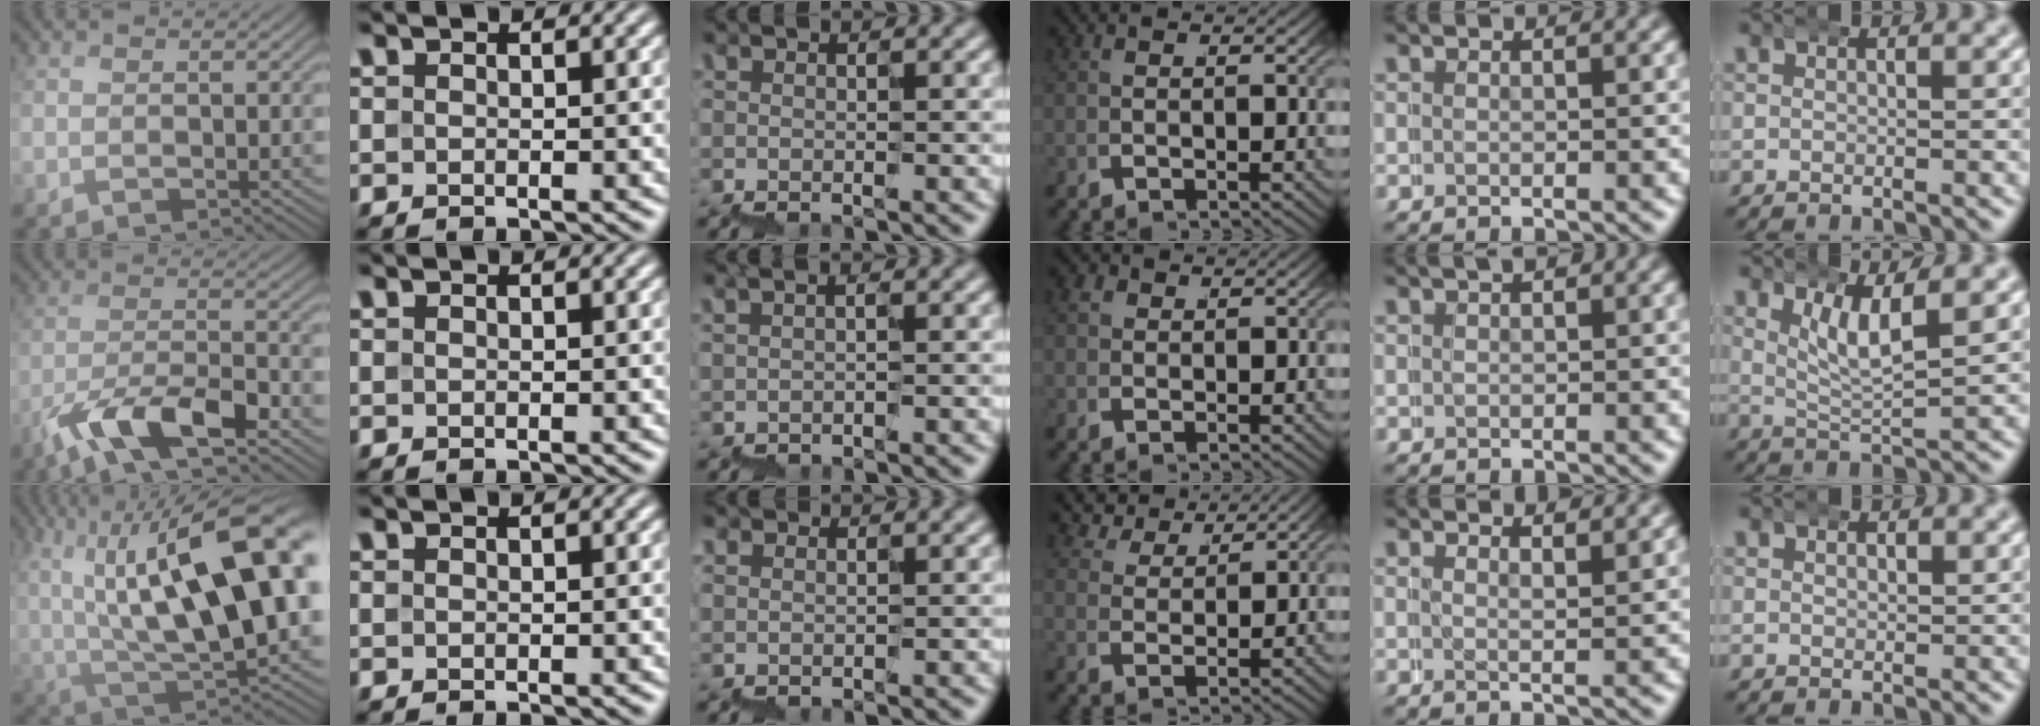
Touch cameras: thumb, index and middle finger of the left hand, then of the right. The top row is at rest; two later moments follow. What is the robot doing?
{"motion": "wrap", "object": "belt"}